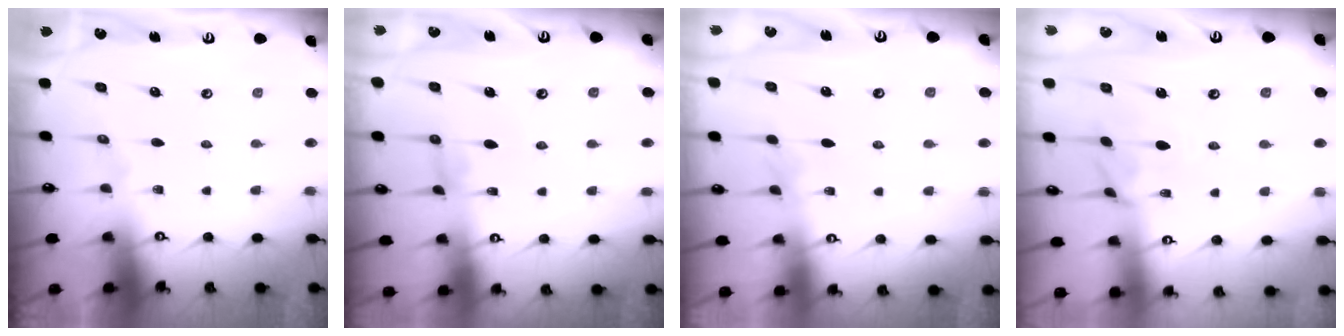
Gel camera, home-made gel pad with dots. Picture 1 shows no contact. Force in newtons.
{"total": 0.6, "press": 0.6, "slide": 0.3}
{"total": 2.7, "press": 2.7, "slide": 0.3}
{"total": 0.6, "press": 0.0, "slide": 0.6}